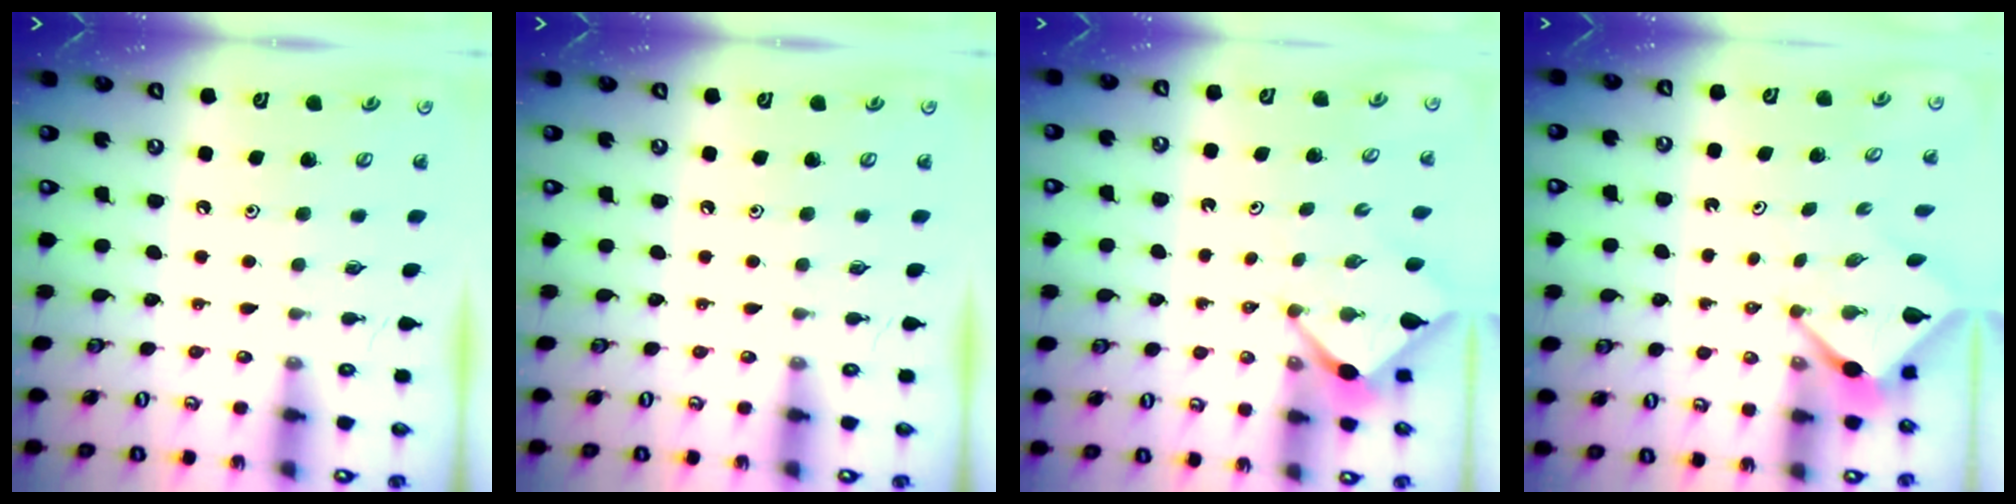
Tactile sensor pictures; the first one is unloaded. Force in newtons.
{"total": 0.0}
{"total": 3.2, "press": 3.2, "slide": 0.3}
{"total": 3.1, "press": 3.1, "slide": 0.1}